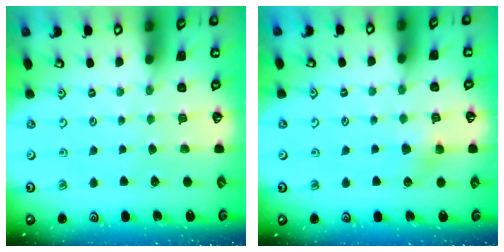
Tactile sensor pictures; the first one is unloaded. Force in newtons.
{"total": 7.4, "press": 7.4, "slide": 0.3}